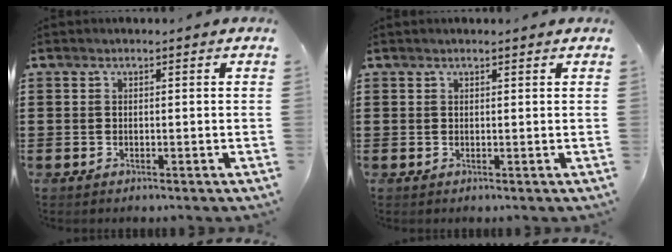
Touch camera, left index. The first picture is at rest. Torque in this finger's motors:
{"motor_torque": [0.46, -1.10, -0.23, -0.05]}